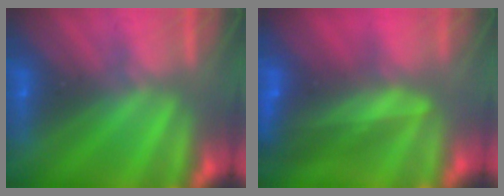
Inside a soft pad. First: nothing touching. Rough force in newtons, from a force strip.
{"total": 6.9}